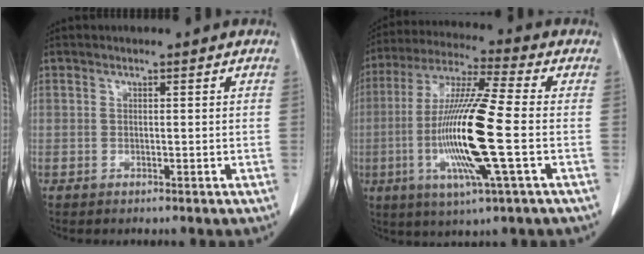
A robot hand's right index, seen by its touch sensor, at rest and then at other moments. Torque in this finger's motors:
{"motor_torque": [2.14, 0.00, 1.05, 0.21]}